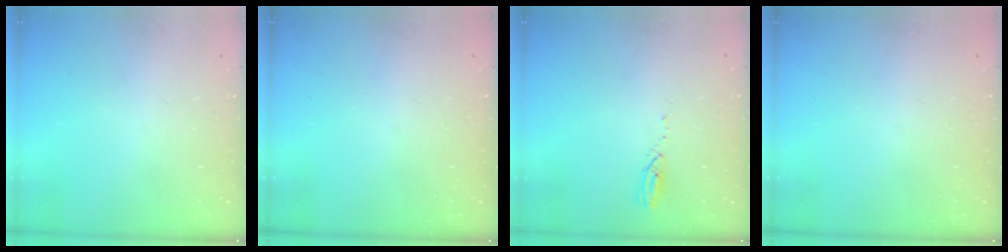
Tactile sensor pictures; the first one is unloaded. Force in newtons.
{"total": 0.0}
{"total": 3.1, "press": 3.1, "slide": 0.1}
{"total": 0.0}